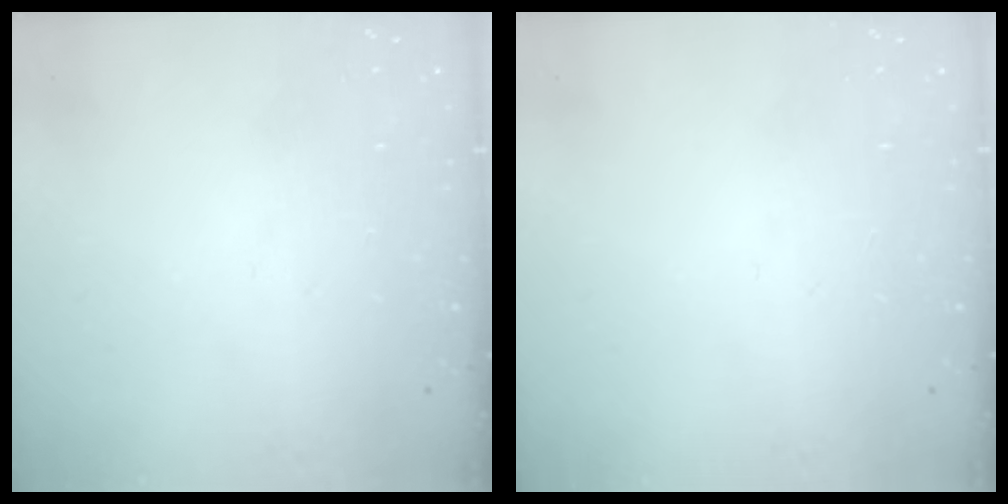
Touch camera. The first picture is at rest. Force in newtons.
{"total": 0.0}